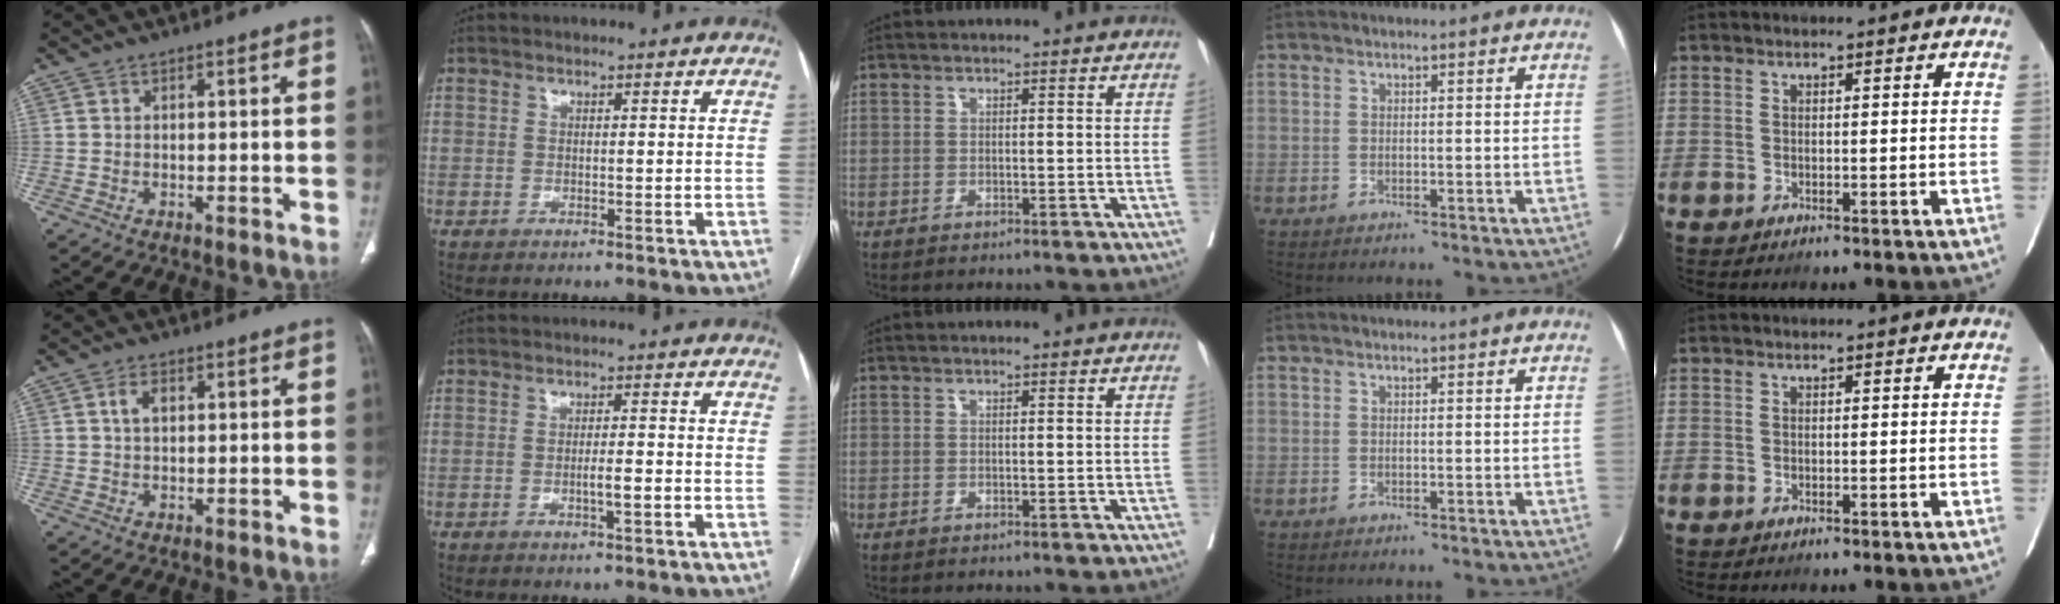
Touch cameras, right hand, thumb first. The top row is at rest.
{"thumb": {"total": 2.8, "force": [0.8, 1.7, 2.1], "torque": [-0.036, 0.007, 0.015]}, "index": {"total": 2.5, "force": [-0.8, 0.1, 2.3], "torque": [-0.038, -0.001, -0.013]}}